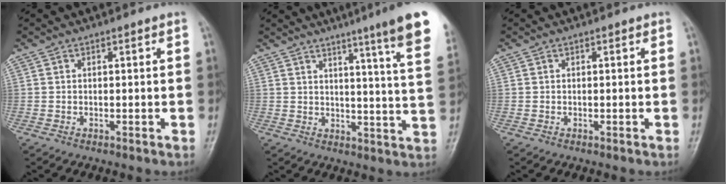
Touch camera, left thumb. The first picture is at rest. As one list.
[{"total": 16.2, "force": [10.9, 0.1, 12.0], "torque": [-0.145, -0.061, 0.121]}, {"total": 0.0}]